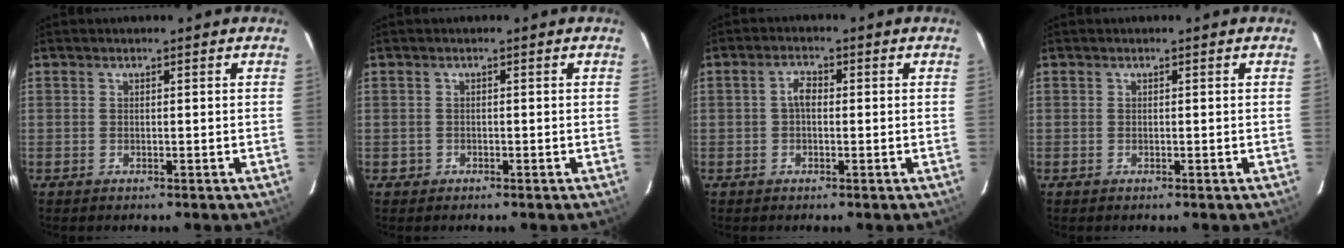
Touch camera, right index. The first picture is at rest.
{"total": 1.2, "force": [-0.5, 1.1, 0.0], "torque": [-0.002, 0.004, -0.006]}
{"total": 2.4, "force": [-0.1, 1.5, 1.9], "torque": [-0.038, 0.011, -0.002]}
{"total": 0.0}